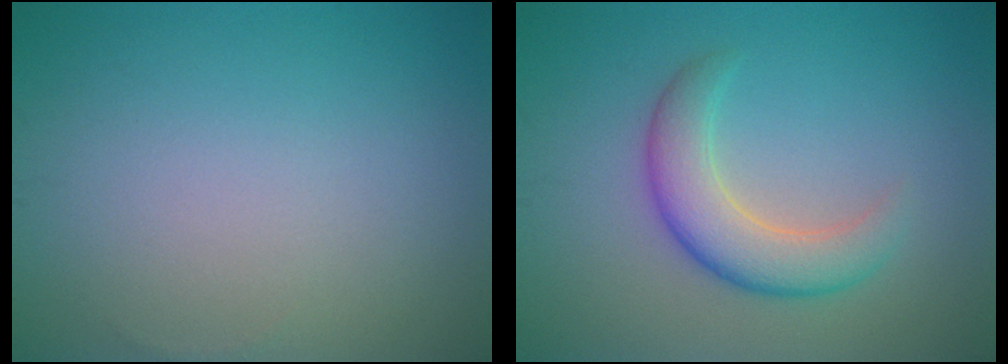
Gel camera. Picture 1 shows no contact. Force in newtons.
{"total": 4.5, "press": 4.5, "slide": 0.3}